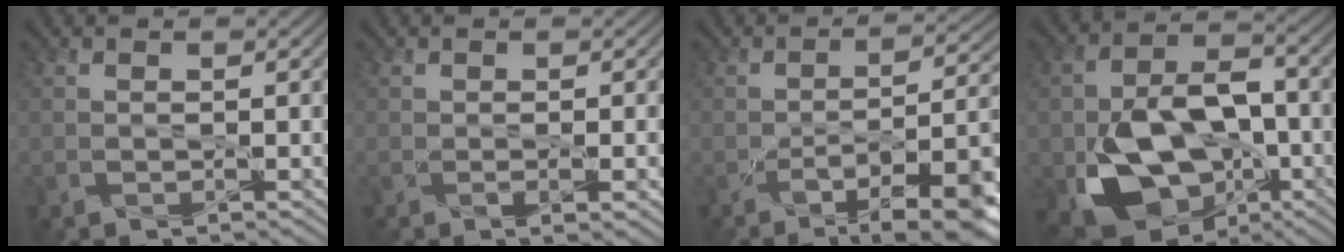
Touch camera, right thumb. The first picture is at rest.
{"total": 1.9, "force": [-0.6, 0.2, 1.8], "torque": [-0.032, -0.007, -0.007]}
{"total": 12.1, "force": [-6.5, 3.4, 9.6], "torque": [-0.139, -0.004, -0.097]}
{"total": 14.7, "force": [-4.9, 9.8, 9.9], "torque": [-0.181, -0.032, -0.081]}